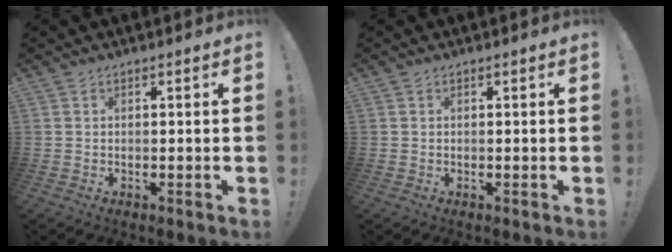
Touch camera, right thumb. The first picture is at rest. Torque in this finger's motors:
{"motor_torque": [0.00, -0.01, -0.06, 0.06, 0.00]}